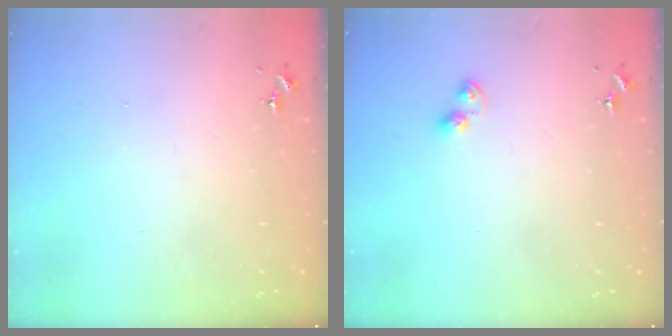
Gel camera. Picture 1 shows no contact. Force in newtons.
{"total": 4.5, "press": 4.4, "slide": 0.6}